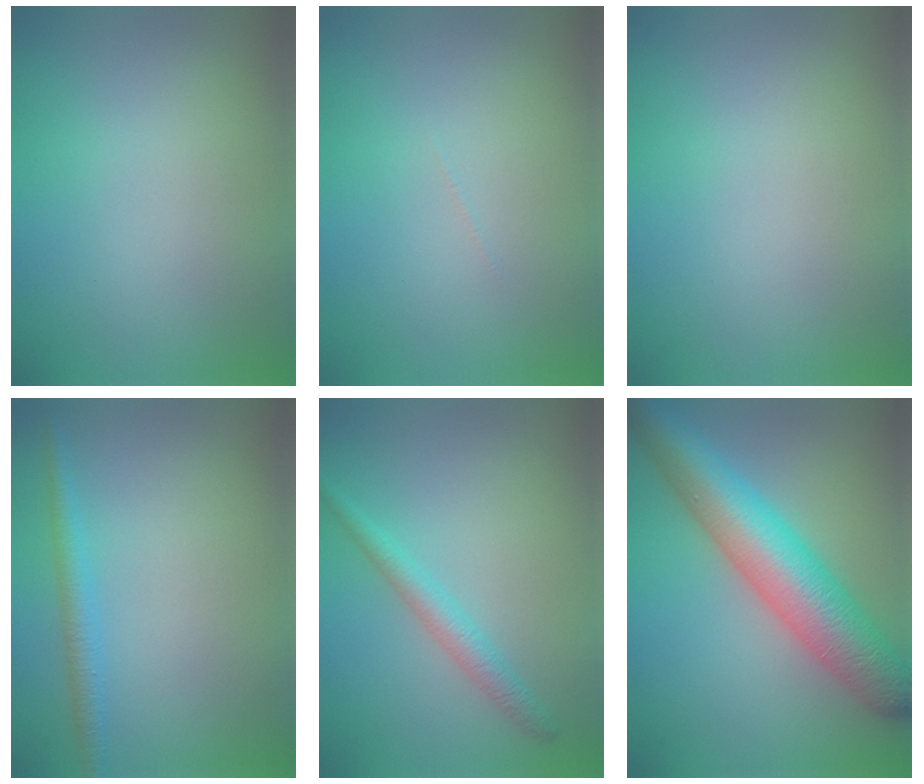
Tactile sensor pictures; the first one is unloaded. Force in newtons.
{"total": 0.0}
{"total": 0.0}
{"total": 1.8, "press": 1.8, "slide": 0.1}
{"total": 2.2, "press": 2.2, "slide": 0.1}
{"total": 9.0, "press": 9.0, "slide": 0.2}